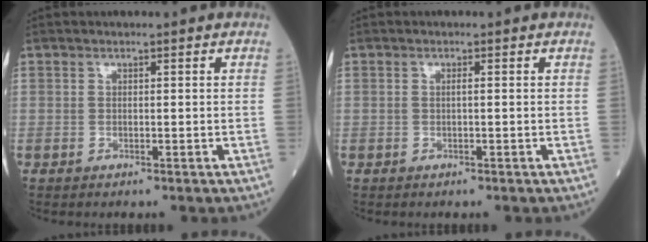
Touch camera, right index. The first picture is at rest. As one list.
[{"total": 0.9, "force": [0.1, 0.2, 0.9], "torque": [-0.016, 0.002, 0.001]}]